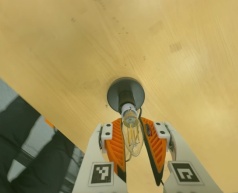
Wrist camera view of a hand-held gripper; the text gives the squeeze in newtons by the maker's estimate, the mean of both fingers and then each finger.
{"total": 13.7, "left": 13.0, "right": 14.4}